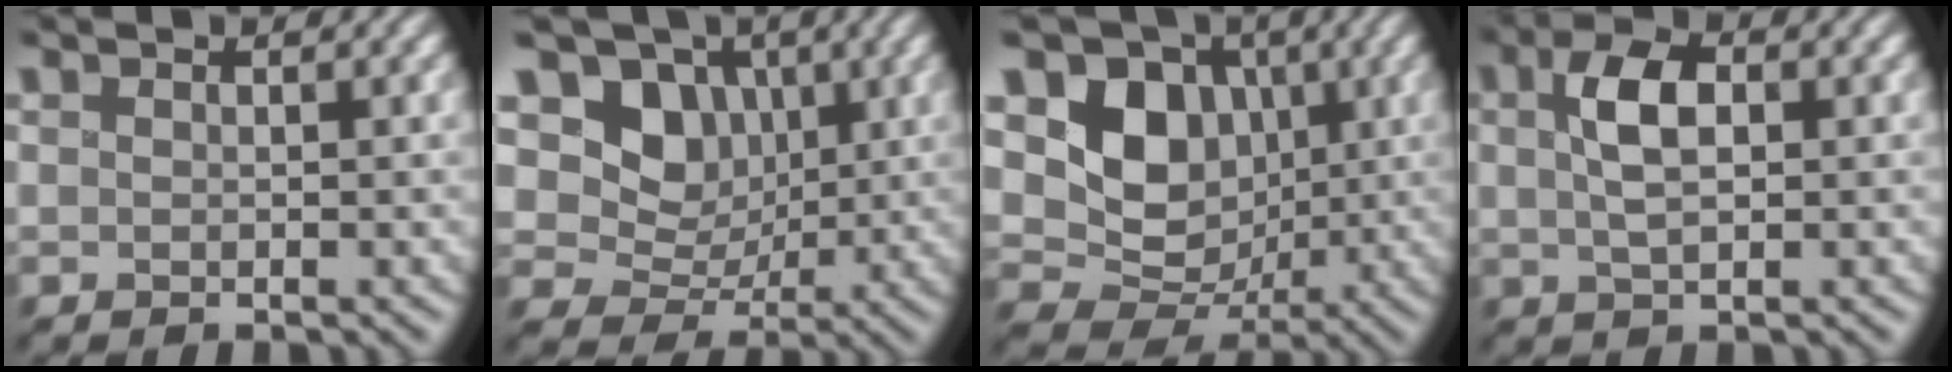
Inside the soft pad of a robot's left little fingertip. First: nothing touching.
{"total": 4.6, "force": [0.7, 4.2, 1.8], "torque": [-0.045, -0.009, 0.011]}
{"total": 7.2, "force": [0.6, 6.2, 3.6], "torque": [-0.067, -0.012, 0.018]}
{"total": 3.0, "force": [0.0, 1.3, 2.7], "torque": [-0.072, 0.003, 0.016]}